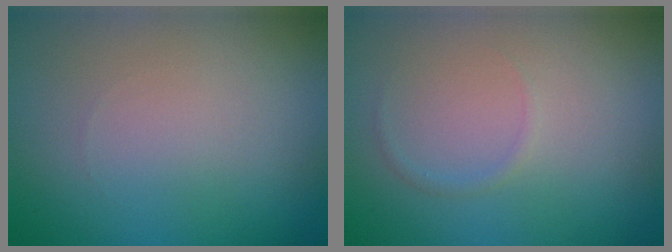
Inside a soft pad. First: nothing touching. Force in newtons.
{"total": 0.7, "press": 0.7, "slide": 0.1}